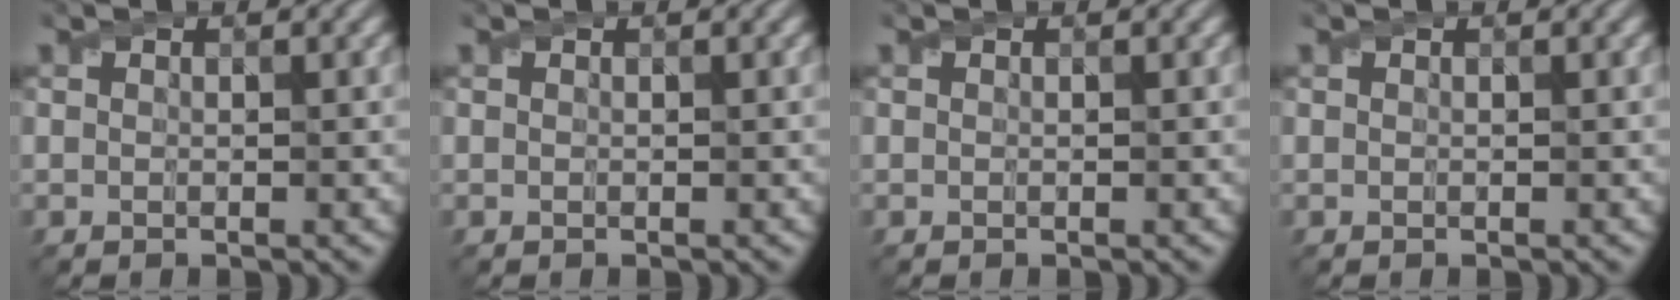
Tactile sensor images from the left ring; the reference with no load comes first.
{"total": 0.0}
{"total": 0.0}
{"total": 0.0}